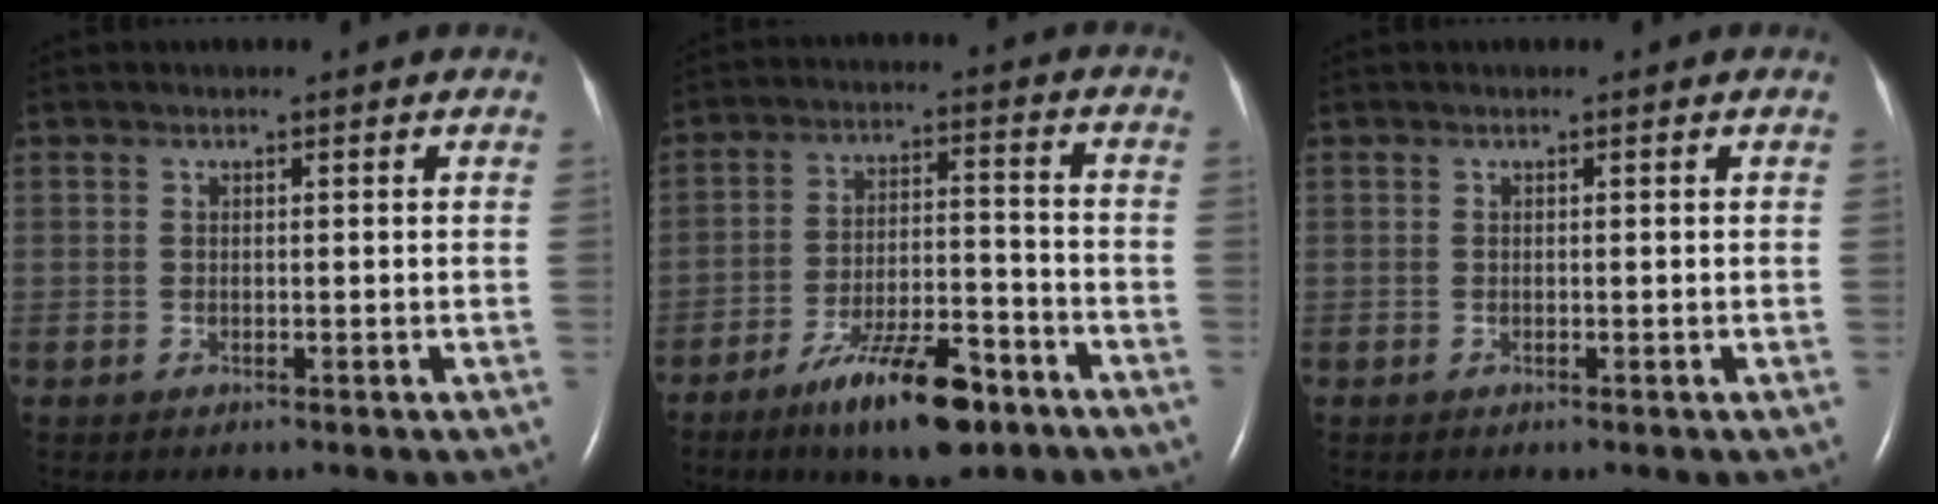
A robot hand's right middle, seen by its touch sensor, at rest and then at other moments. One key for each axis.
{"total": 12.1, "fx": -8.0, "fy": 3.0, "fz": 8.6, "tx": -0.148, "ty": -0.005, "tz": -0.131}
{"total": 0.0}